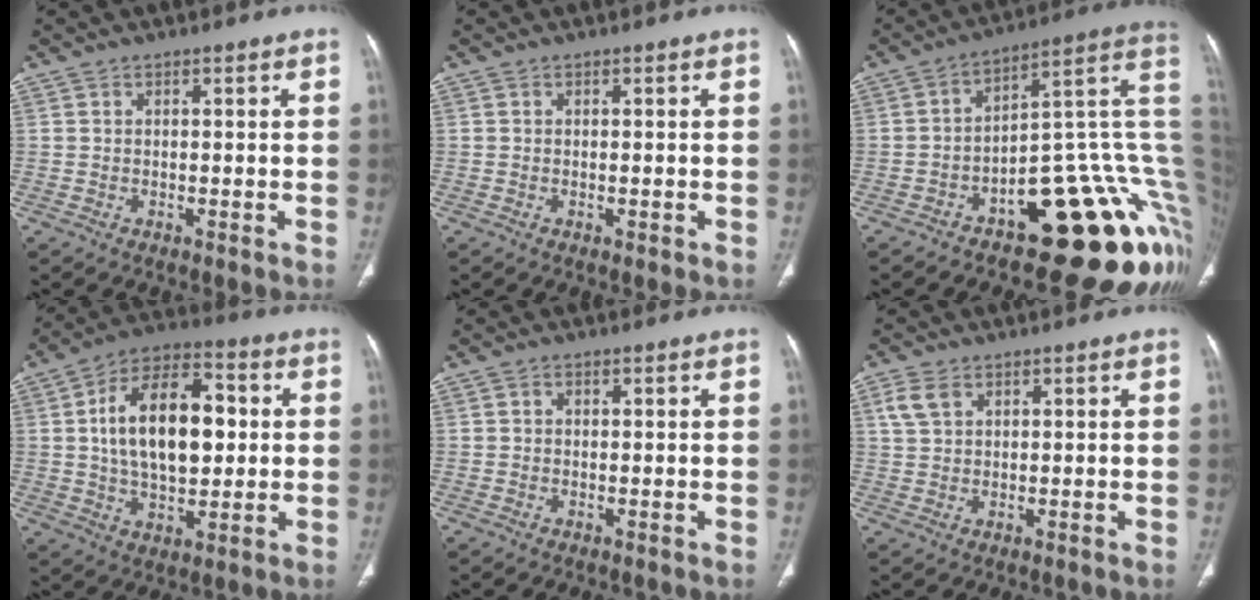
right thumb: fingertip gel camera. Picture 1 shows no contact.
{"total": 0.6, "force": [-0.2, 0.2, 0.6], "torque": [-0.008, -0.003, -0.002]}
{"total": 25.9, "force": [-4.5, 11.1, 22.9], "torque": [-0.179, 0.070, -0.049]}
{"total": 18.5, "force": [2.1, 10.5, 15.0], "torque": [-0.227, 0.016, 0.032]}
{"total": 0.6, "force": [0.1, 0.5, 0.2], "torque": [0.000, 0.001, 0.000]}
{"total": 3.9, "force": [1.9, 2.5, 2.3], "torque": [-0.050, 0.004, 0.044]}